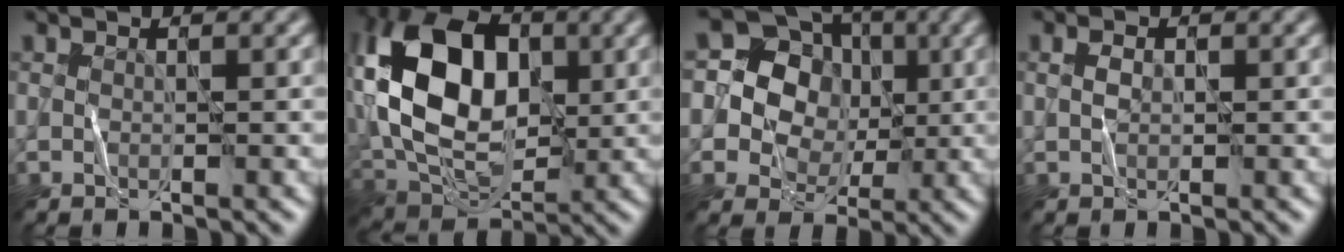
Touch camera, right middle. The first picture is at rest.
{"total": 13.7, "force": [1.3, 9.0, 10.3], "torque": [-0.195, 0.019, 0.010]}
{"total": 8.0, "force": [0.7, 7.4, 3.0], "torque": [-0.034, 0.026, -0.009]}
{"total": 1.1, "force": [0.1, 0.8, 0.7], "torque": [-0.017, 0.002, 0.002]}